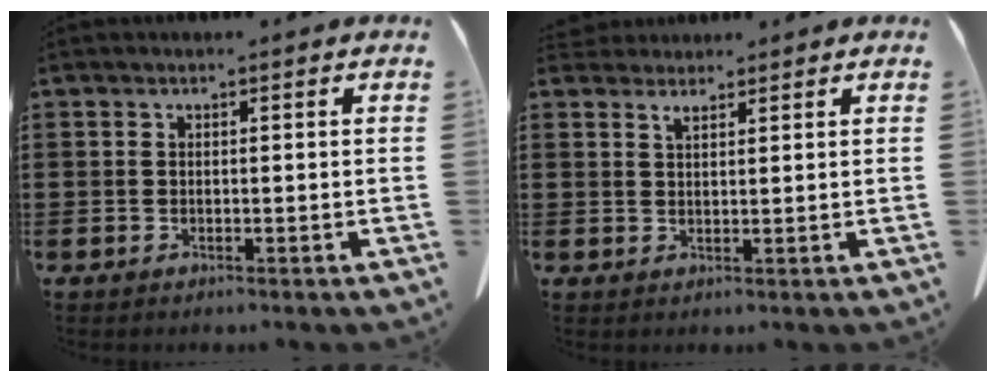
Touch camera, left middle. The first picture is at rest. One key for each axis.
{"total": 1.8, "fx": 1.6, "fy": 0.6, "fz": 0.7, "tx": -0.017, "ty": 0.003, "tz": 0.030}